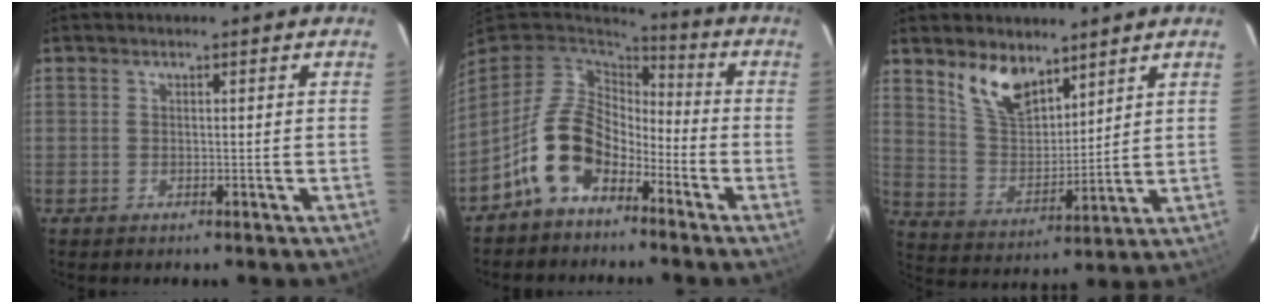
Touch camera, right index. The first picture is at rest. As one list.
[{"total": 11.5, "force": [-6.1, 7.6, 6.1], "torque": [-0.131, 0.022, -0.111]}, {"total": 10.4, "force": [7.3, 4.9, 5.6], "torque": [-0.106, 0.005, 0.147]}]